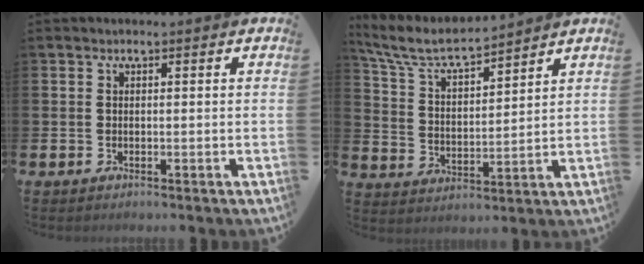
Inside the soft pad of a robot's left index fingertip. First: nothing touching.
{"total": 6.8, "force": [6.2, 1.3, 2.7], "torque": [-0.083, -0.037, 0.106]}